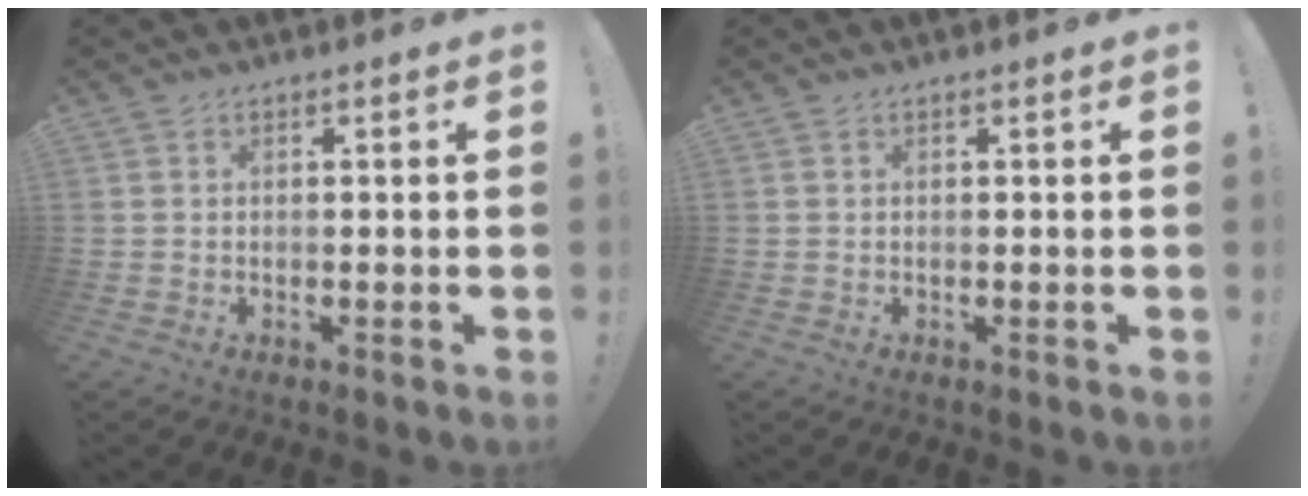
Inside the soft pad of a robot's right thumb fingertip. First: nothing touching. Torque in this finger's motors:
{"motor_torque": [0.22, 0.10, 0.16, -0.06, 0.00]}